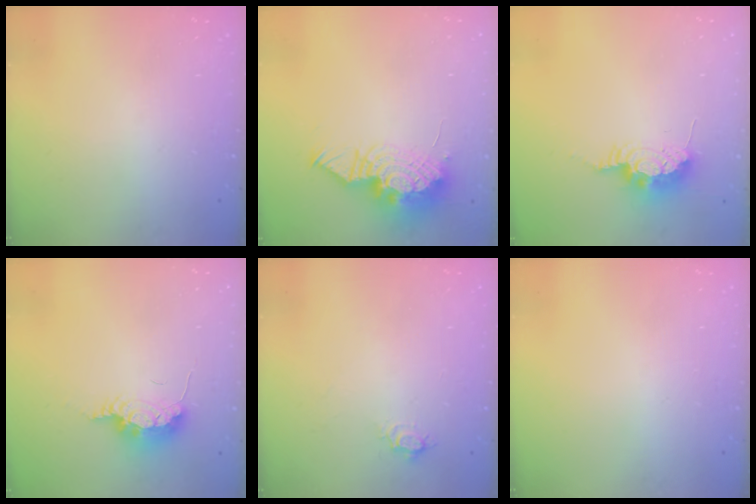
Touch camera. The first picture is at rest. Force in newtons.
{"total": 19.1, "press": 15.7, "slide": 10.8}
{"total": 8.9, "press": 8.9, "slide": 0.4}
{"total": 7.7, "press": 7.4, "slide": 1.8}
{"total": 4.1, "press": 4.1, "slide": 0.4}
{"total": 0.0}